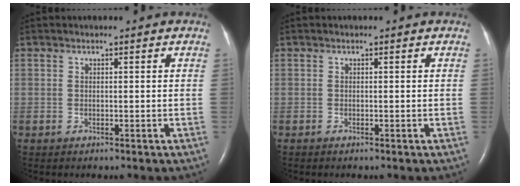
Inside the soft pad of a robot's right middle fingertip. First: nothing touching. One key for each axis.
{"total": 0.0}